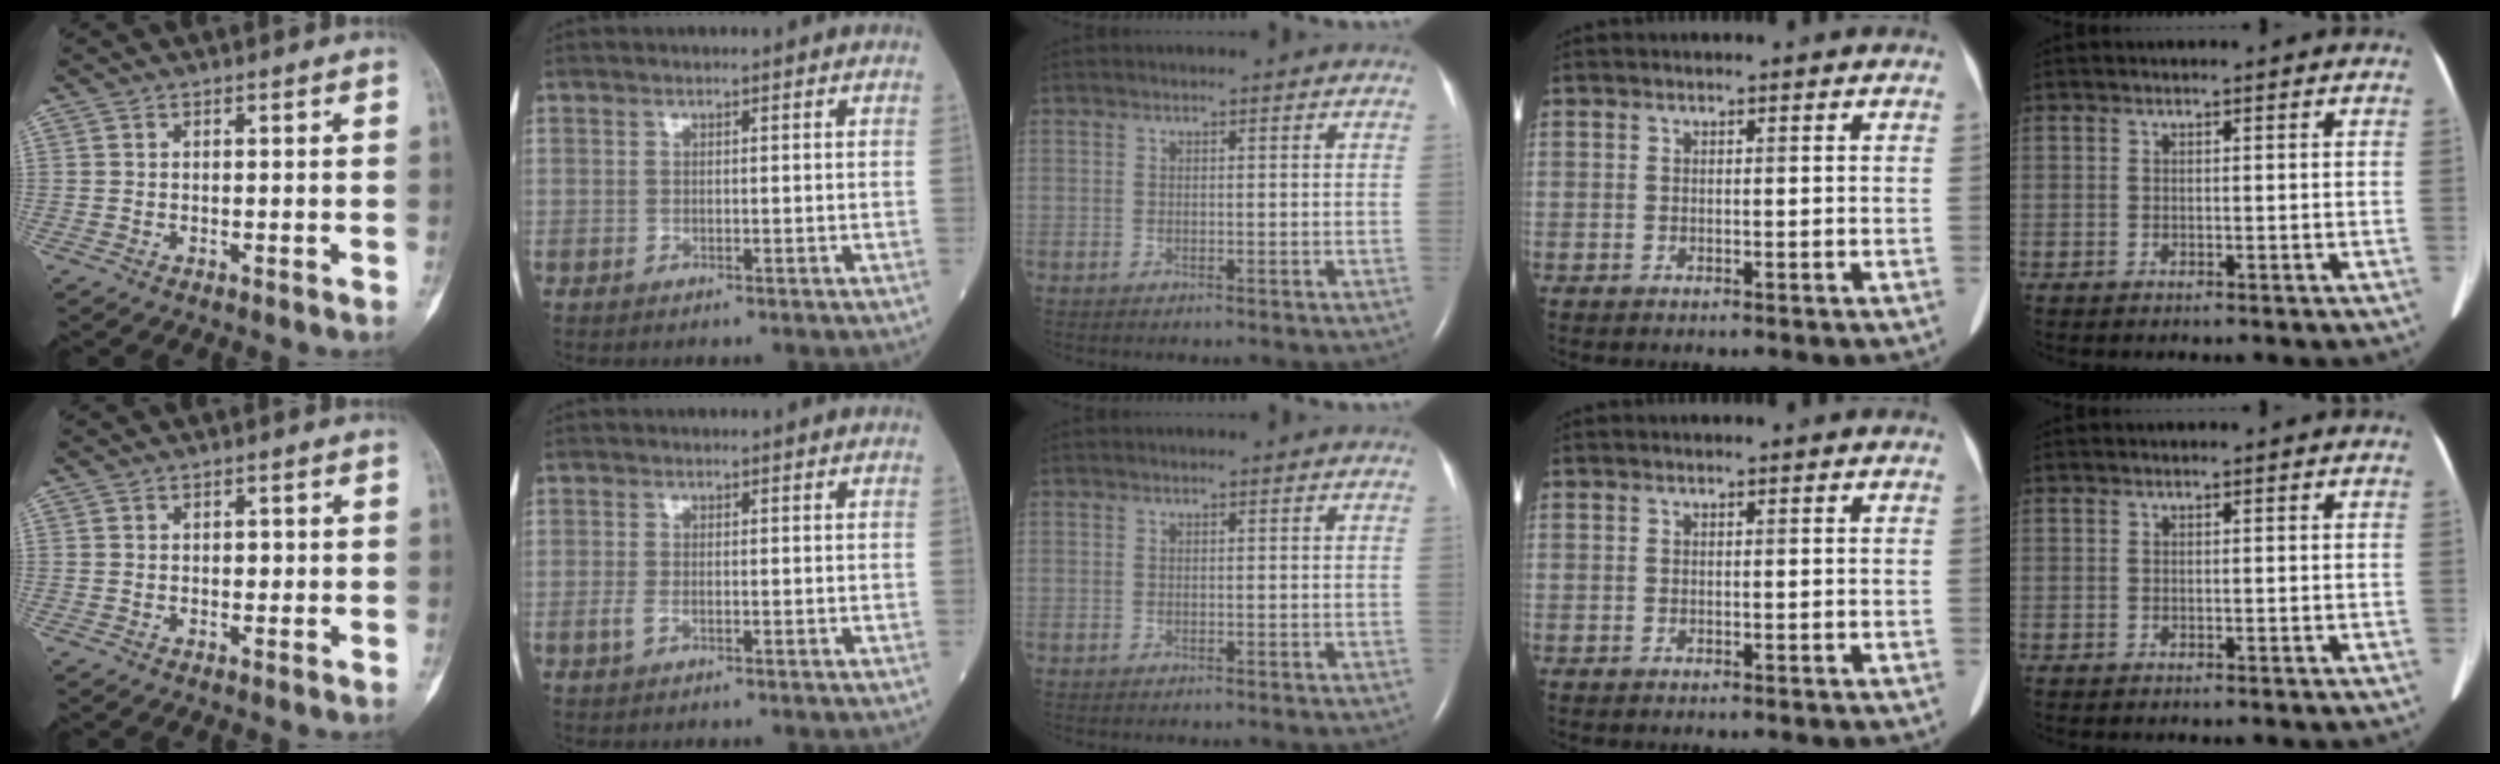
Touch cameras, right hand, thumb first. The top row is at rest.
{"thumb": {"total": 1.2, "force": [0.2, 0.9, 0.8], "torque": [-0.007, 0.002, 0.002]}, "index": {"total": 1.5, "force": [-0.5, 0.6, 1.3], "torque": [-0.029, -0.001, -0.009]}}